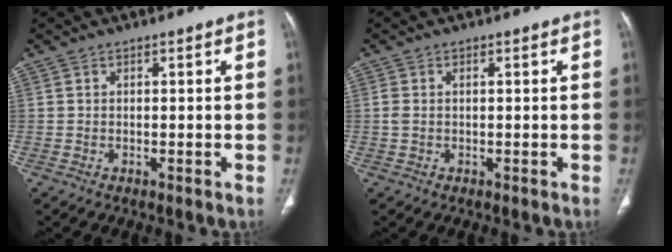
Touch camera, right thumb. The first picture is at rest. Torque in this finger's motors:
{"motor_torque": [0.02, -0.30, 0.48, 0.06, 0.08]}